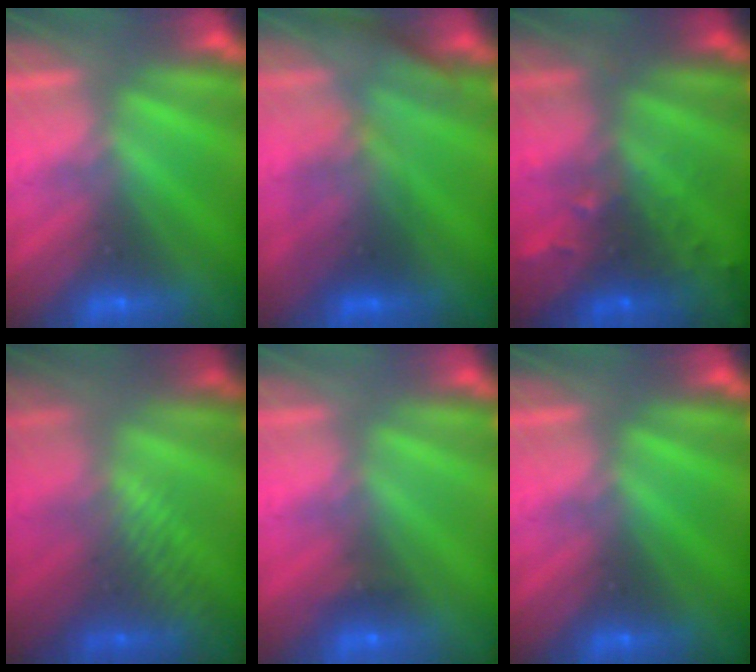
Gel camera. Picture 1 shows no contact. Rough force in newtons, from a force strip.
{"total": 2.8}
{"total": 8.3}
{"total": 2.9}
{"total": 2.4}
{"total": 0.0}